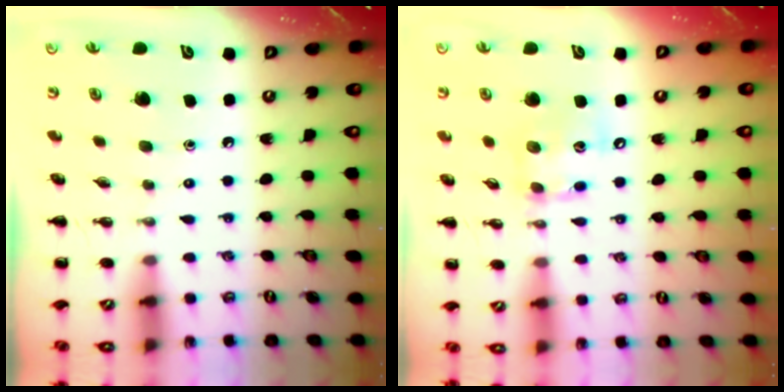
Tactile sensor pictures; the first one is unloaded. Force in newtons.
{"total": 10.3, "press": 10.3, "slide": 1.3}